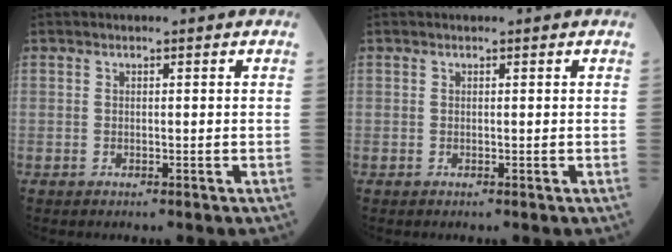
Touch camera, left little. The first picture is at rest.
{"total": 0.0}